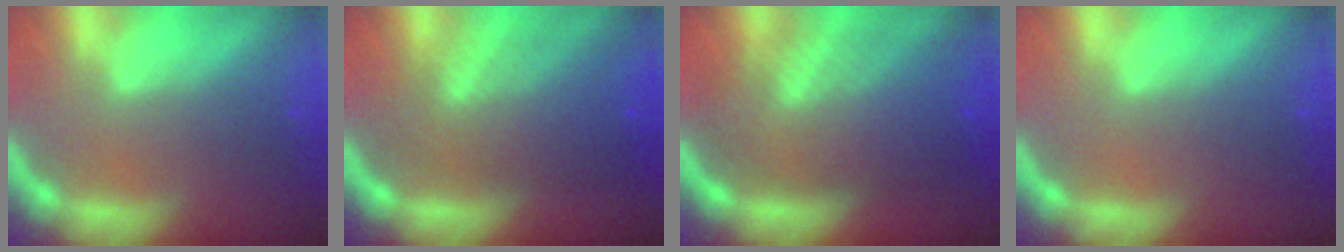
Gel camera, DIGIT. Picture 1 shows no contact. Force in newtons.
{"total": 7.5}
{"total": 9.6}
{"total": 0.0}